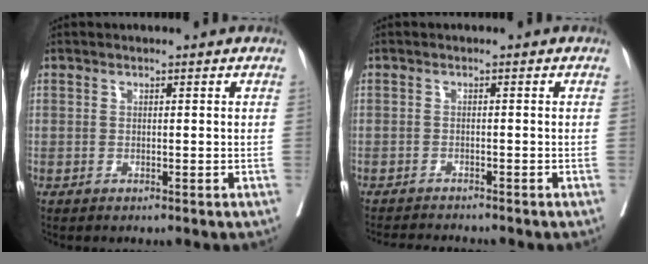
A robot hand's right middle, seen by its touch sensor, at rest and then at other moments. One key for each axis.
{"total": 4.1, "fx": -4.0, "fy": -0.2, "fz": 0.9, "tx": -0.007, "ty": -0.012, "tz": -0.063}